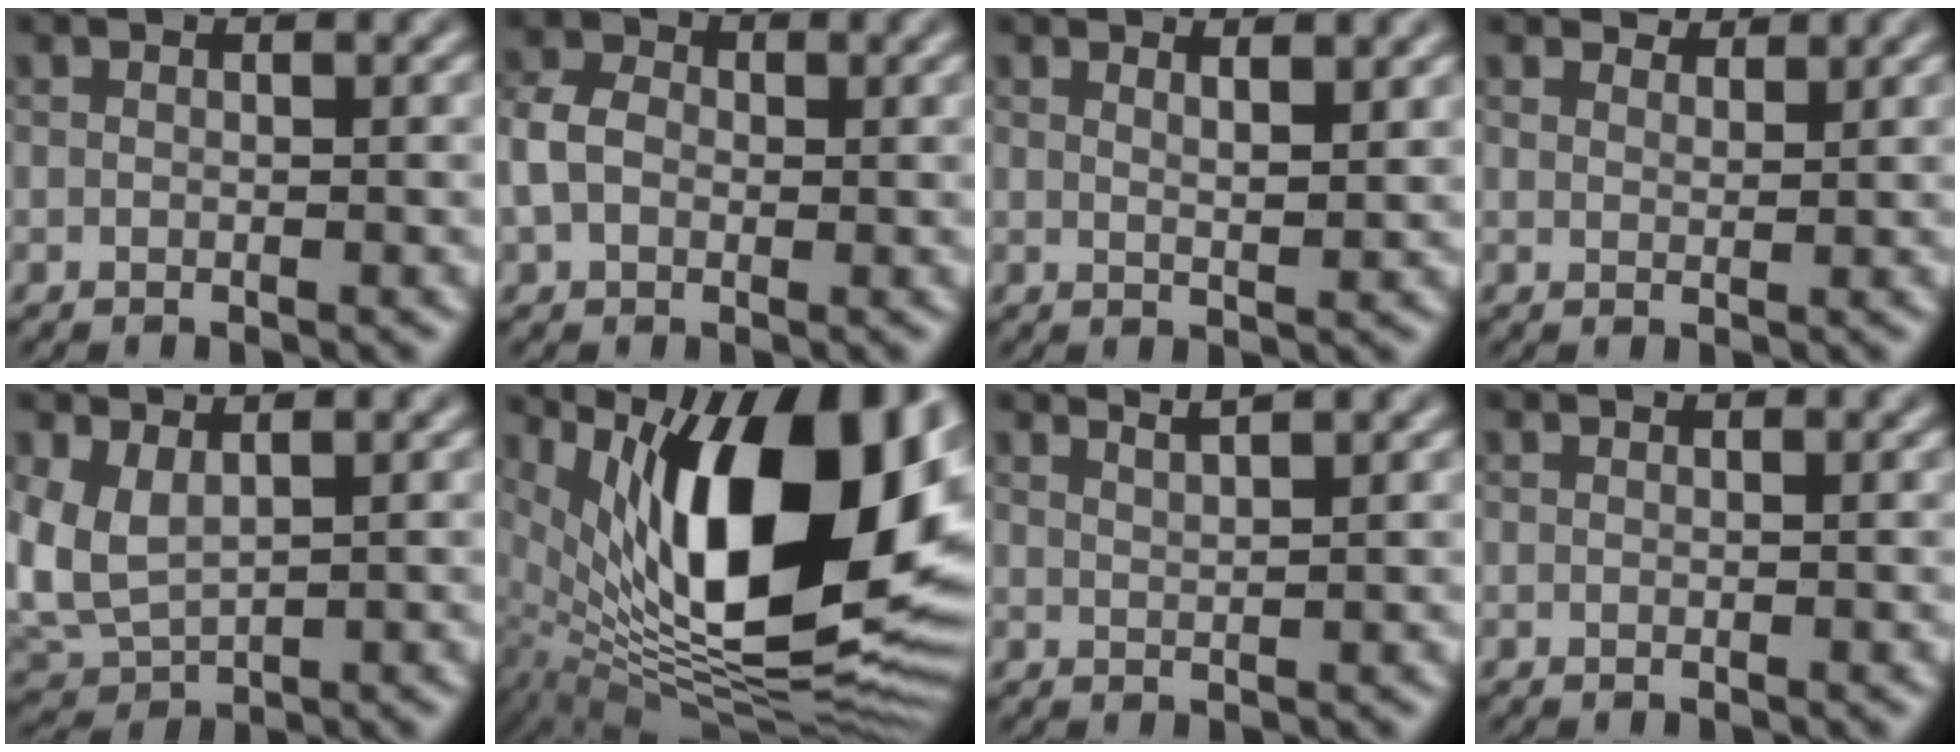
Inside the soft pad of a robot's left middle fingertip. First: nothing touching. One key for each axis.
{"total": 3.1, "fx": -0.2, "fy": 2.5, "fz": 1.8, "tx": -0.057, "ty": 0.003, "tz": -0.009}
{"total": 2.6, "fx": 1.7, "fy": 0.8, "fz": 1.8, "tx": -0.016, "ty": 0.005, "tz": 0.014}
{"total": 2.5, "fx": 2.5, "fy": 0.4, "fz": 0.1, "tx": -0.016, "ty": -0.003, "tz": 0.042}
{"total": 3.2, "fx": 1.0, "fy": 2.0, "fz": 2.3, "tx": -0.077, "ty": -0.009, "tz": 0.029}
{"total": 18.0, "fx": 4.2, "fy": 8.1, "fz": 15.5, "tx": -0.232, "ty": -0.003, "tz": 0.076}
{"total": 1.6, "fx": 1.5, "fy": 0.2, "fz": 0.6, "tx": -0.004, "ty": 0.006, "tz": 0.013}
{"total": 0.0}